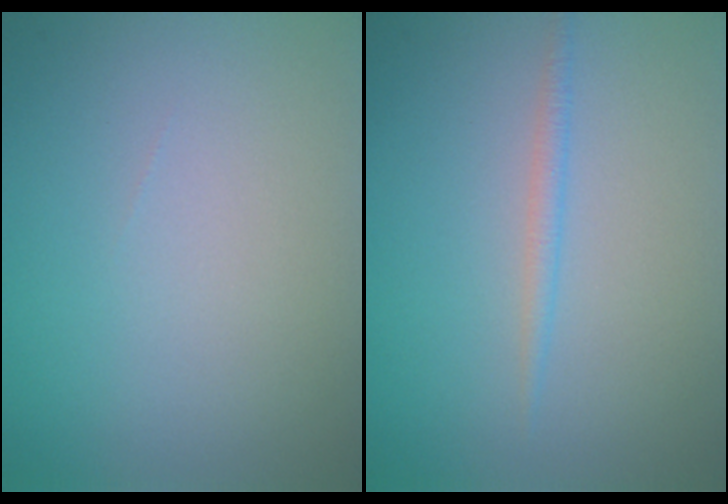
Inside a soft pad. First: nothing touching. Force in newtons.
{"total": 1.1, "press": 1.1, "slide": 0.1}